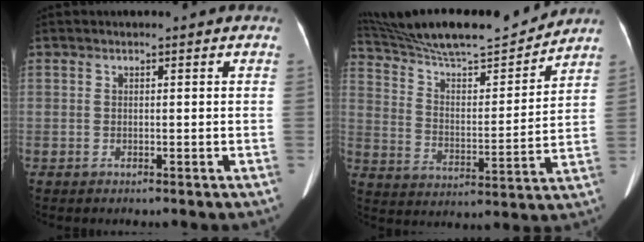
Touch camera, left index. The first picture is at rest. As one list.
[{"total": 19.7, "force": [18.3, 1.6, 7.2], "torque": [-0.131, -0.001, 0.291]}]